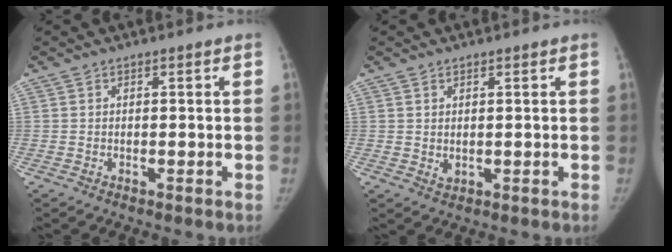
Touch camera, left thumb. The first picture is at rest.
{"total": 1.8, "force": [0.7, 1.2, 1.2], "torque": [-0.019, -0.008, 0.018]}